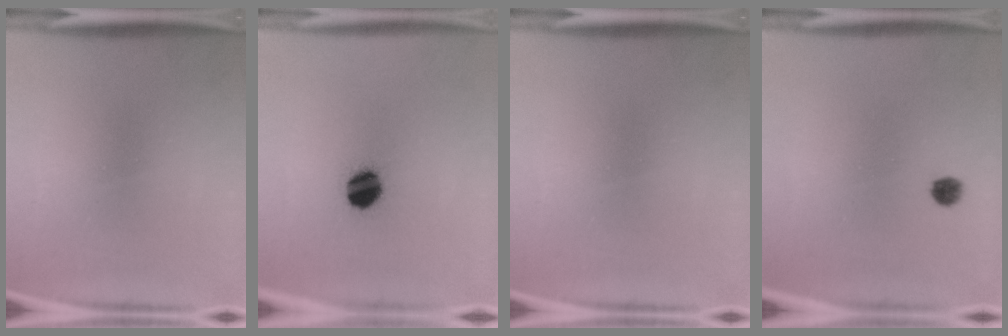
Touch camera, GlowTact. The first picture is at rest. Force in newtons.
{"total": 8.3}
{"total": 0.0}
{"total": 2.2}